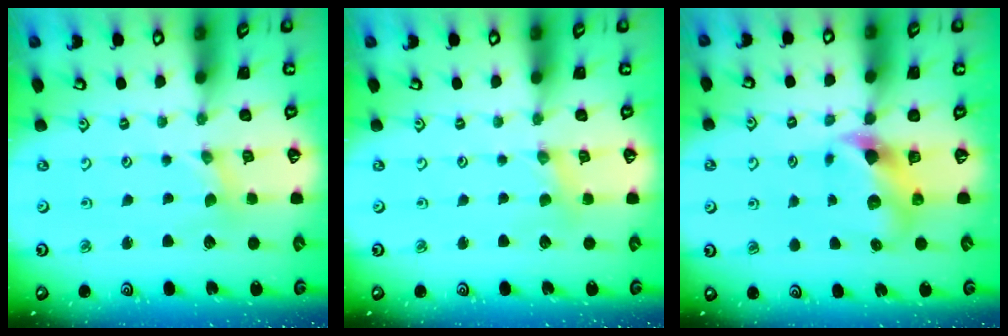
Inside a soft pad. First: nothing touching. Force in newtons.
{"total": 2.0, "press": 1.9, "slide": 0.4}
{"total": 6.9, "press": 6.9, "slide": 0.9}